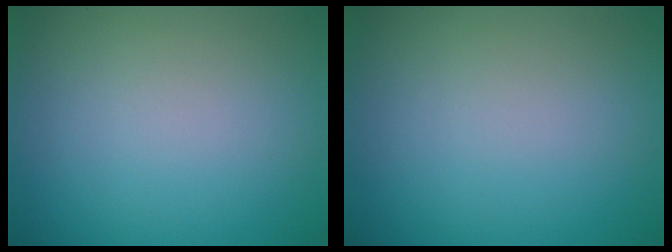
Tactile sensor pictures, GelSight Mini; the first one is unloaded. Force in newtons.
{"total": 0.0}